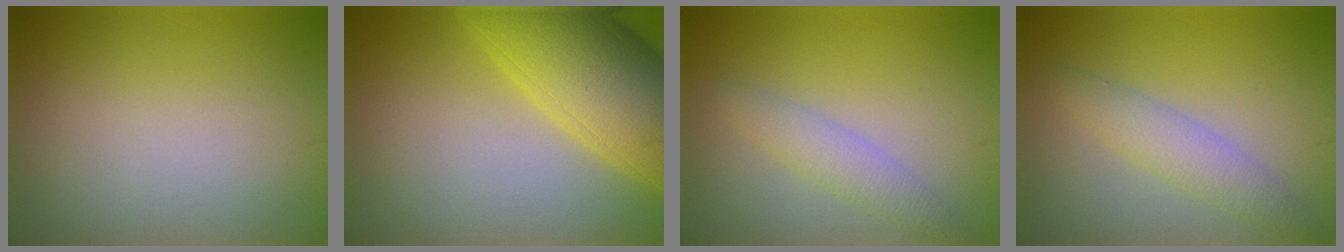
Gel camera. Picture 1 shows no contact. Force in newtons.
{"total": 8.6, "press": 8.6, "slide": 0.3}
{"total": 2.3, "press": 2.3, "slide": 0.0}
{"total": 2.9, "press": 2.9, "slide": 0.1}